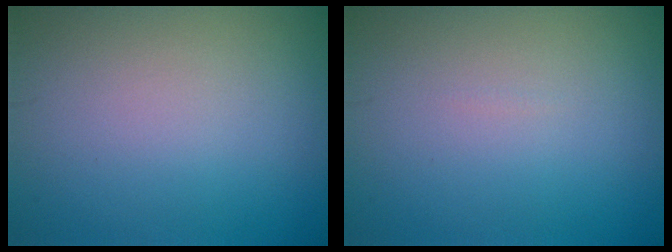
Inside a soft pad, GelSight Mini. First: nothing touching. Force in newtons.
{"total": 0.0}